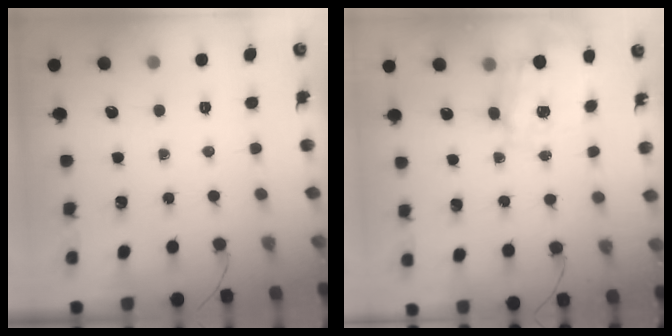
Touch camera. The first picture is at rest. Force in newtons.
{"total": 3.6, "press": 3.5, "slide": 1.0}